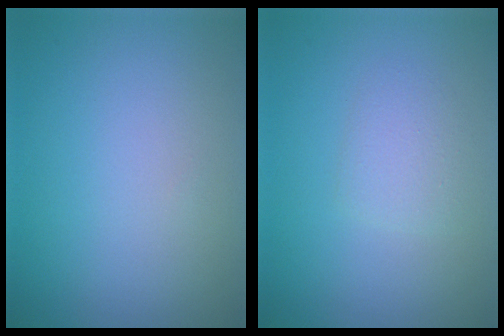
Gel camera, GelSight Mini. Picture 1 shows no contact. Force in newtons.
{"total": 1.6, "press": 1.6, "slide": 0.1}